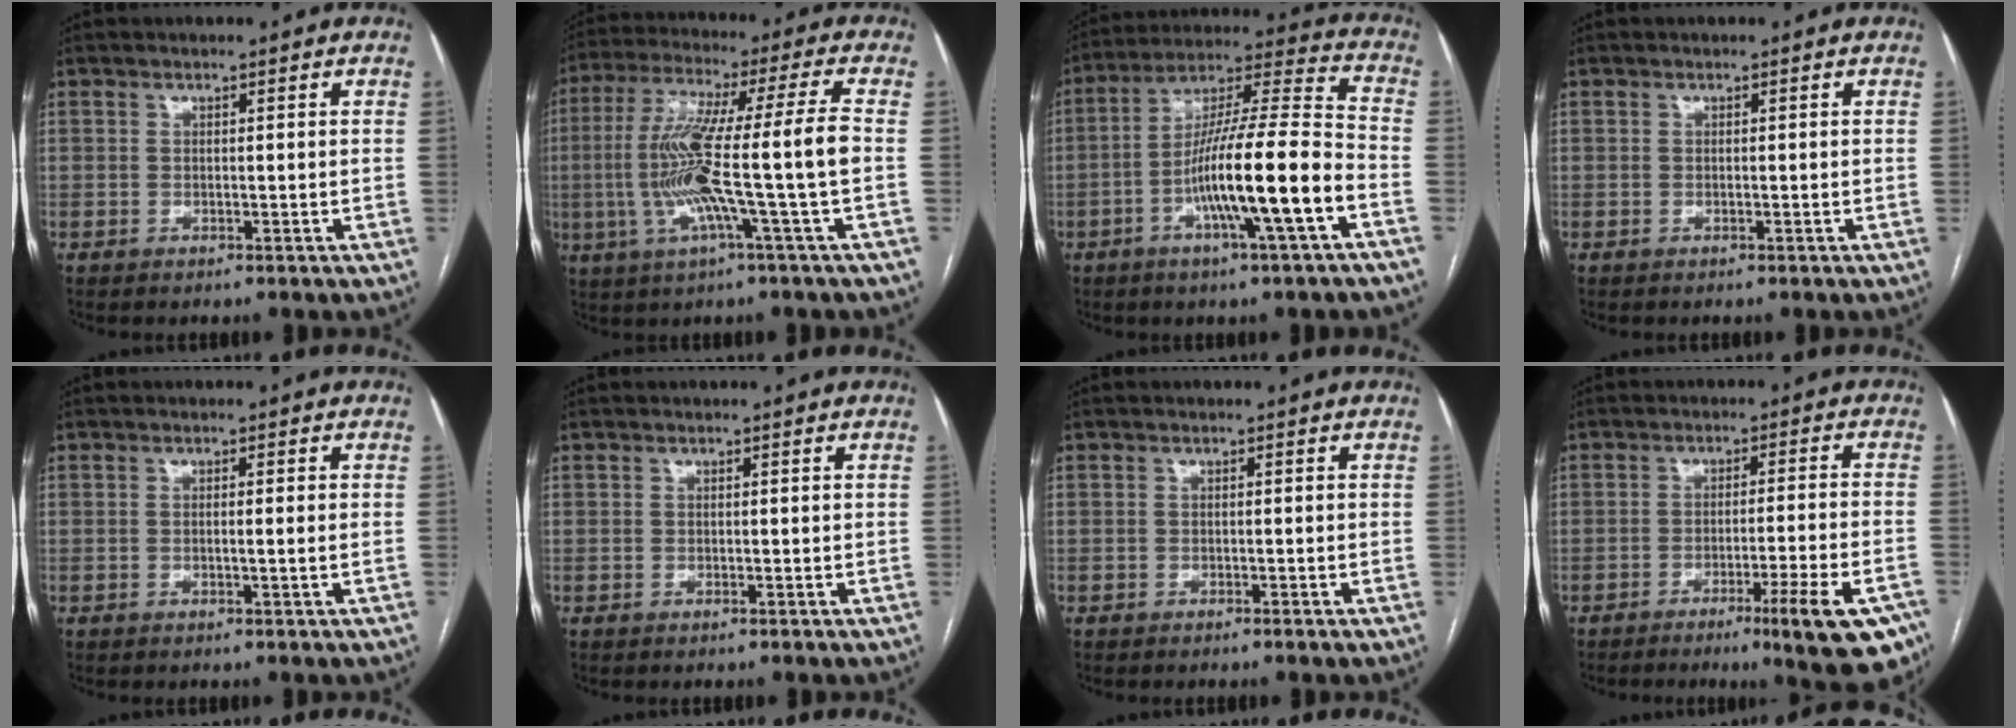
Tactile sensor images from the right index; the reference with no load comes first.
{"total": 14.7, "force": [-2.4, -1.0, 14.4], "torque": [-0.279, 0.012, -0.050]}
{"total": 16.5, "force": [-5.8, -0.1, 15.5], "torque": [-0.273, 0.004, -0.103]}
{"total": 0.0}
{"total": 1.3, "force": [-0.2, -0.3, 1.3], "torque": [-0.020, -0.001, -0.003]}
{"total": 0.0}
{"total": 0.6, "force": [-0.4, 0.0, 0.4], "torque": [-0.006, 0.001, -0.007]}
{"total": 13.0, "force": [-7.8, 0.7, 10.3], "torque": [-0.085, -0.002, -0.107]}